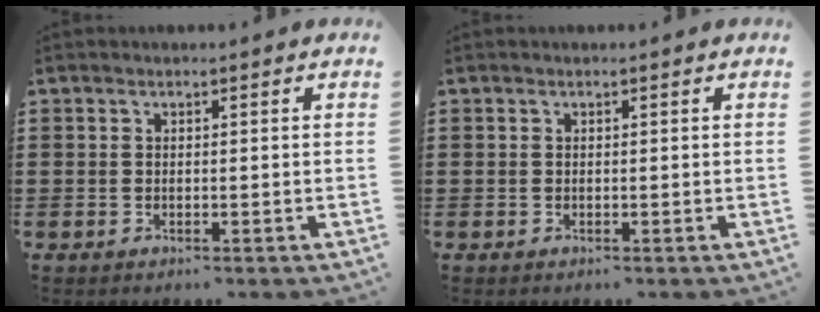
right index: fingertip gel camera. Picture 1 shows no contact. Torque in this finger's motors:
{"motor_torque": [0.15, 0.05, 0.01, 0.00]}